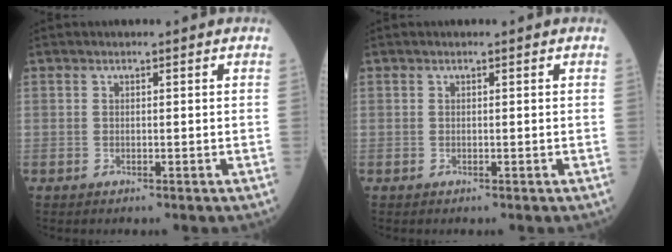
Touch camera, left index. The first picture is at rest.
{"total": 0.0}